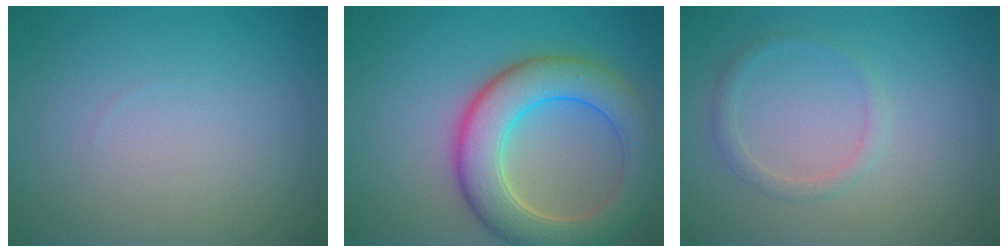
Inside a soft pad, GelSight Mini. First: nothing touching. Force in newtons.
{"total": 8.0, "press": 7.9, "slide": 0.7}
{"total": 1.4, "press": 1.4, "slide": 0.1}